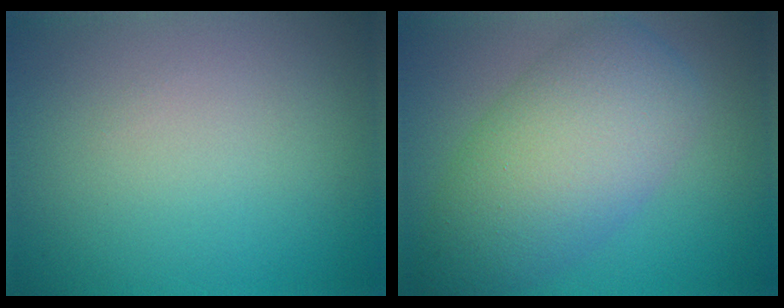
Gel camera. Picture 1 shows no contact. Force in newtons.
{"total": 7.8, "press": 7.8, "slide": 0.5}